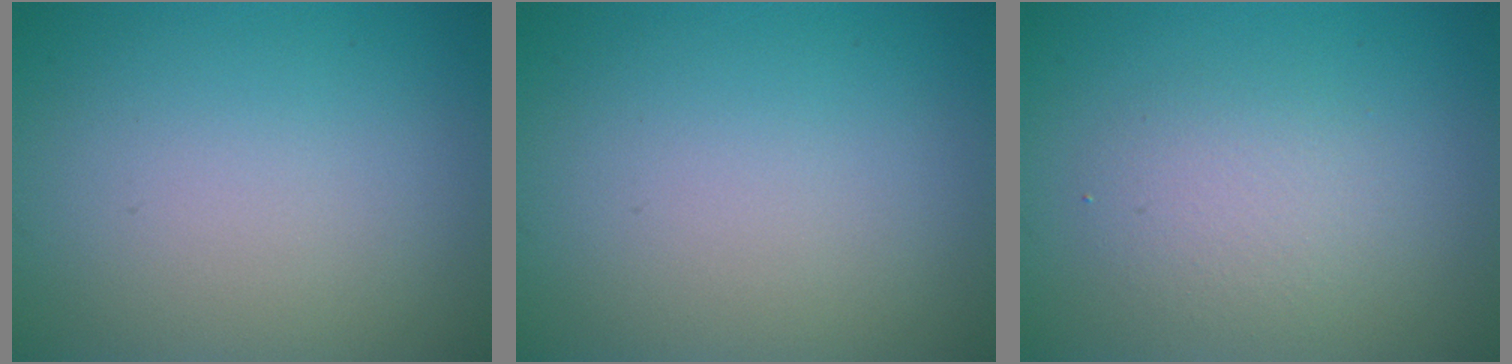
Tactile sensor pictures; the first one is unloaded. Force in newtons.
{"total": 0.0}
{"total": 2.4, "press": 2.4, "slide": 0.2}